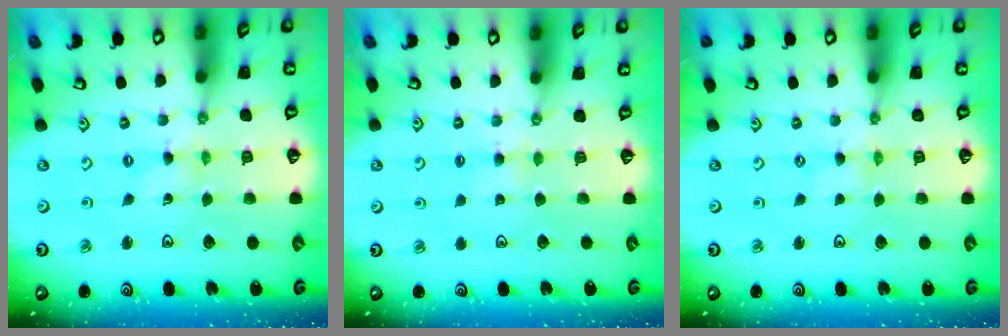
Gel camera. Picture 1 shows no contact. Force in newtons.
{"total": 3.6, "press": 3.6, "slide": 0.5}
{"total": 0.9, "press": 0.9, "slide": 0.3}